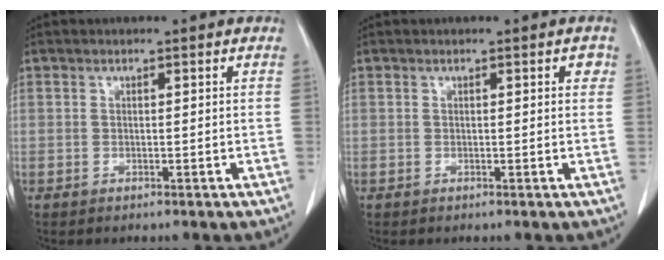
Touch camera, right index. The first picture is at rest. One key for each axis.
{"total": 1.0, "fx": 0.4, "fy": 0.4, "fz": 0.9, "tx": -0.006, "ty": 0.002, "tz": 0.001}